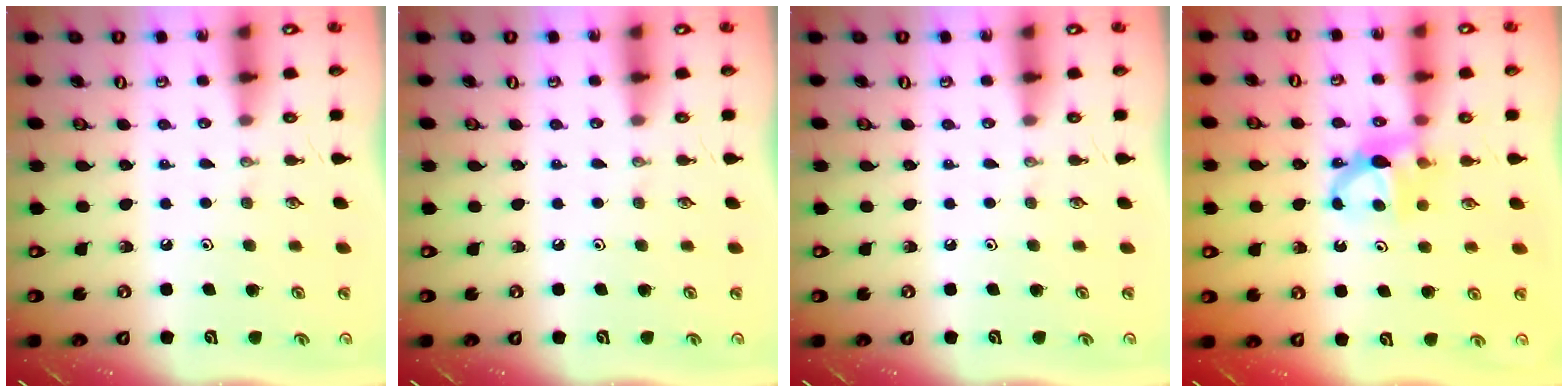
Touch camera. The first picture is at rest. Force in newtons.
{"total": 0.0}
{"total": 0.0}
{"total": 7.4, "press": 7.4, "slide": 0.5}